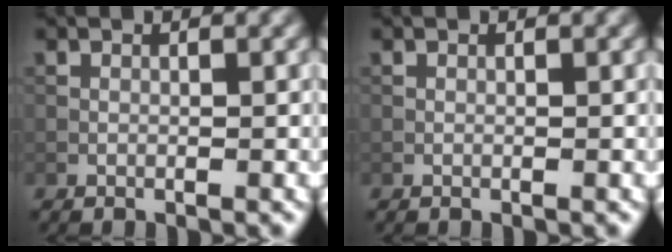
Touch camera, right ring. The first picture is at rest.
{"total": 0.0}